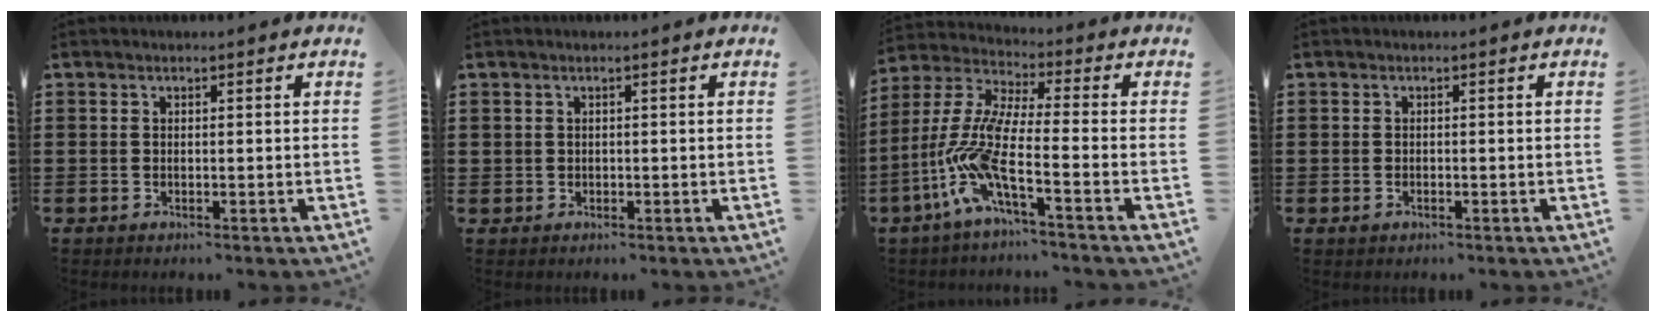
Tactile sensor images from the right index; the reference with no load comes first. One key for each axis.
{"total": 0.7, "fx": 0.2, "fy": 0.7, "fz": 0.1, "tx": -0.002, "ty": 0.007, "tz": 0.003}
{"total": 10.2, "fx": -5.2, "fy": 1.6, "fz": 8.7, "tx": -0.219, "ty": -0.026, "tz": -0.114}
{"total": 0.7, "fx": -0.4, "fy": 0.4, "fz": 0.4, "tx": -0.009, "ty": -0.002, "tz": -0.008}